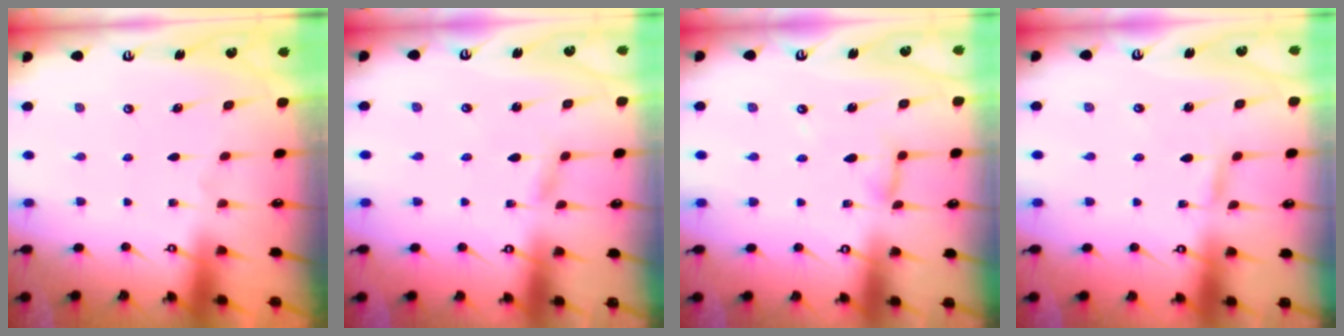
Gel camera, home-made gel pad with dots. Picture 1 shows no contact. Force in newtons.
{"total": 2.1, "press": 2.1, "slide": 0.2}
{"total": 4.9, "press": 4.9, "slide": 0.4}
{"total": 2.4, "press": 2.4, "slide": 0.3}